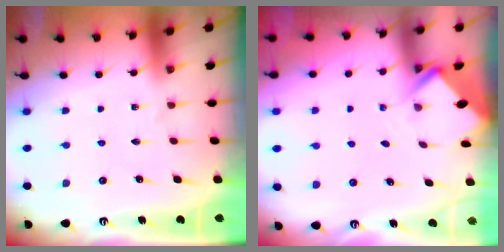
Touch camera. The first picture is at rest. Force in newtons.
{"total": 2.7, "press": 2.7, "slide": 0.2}